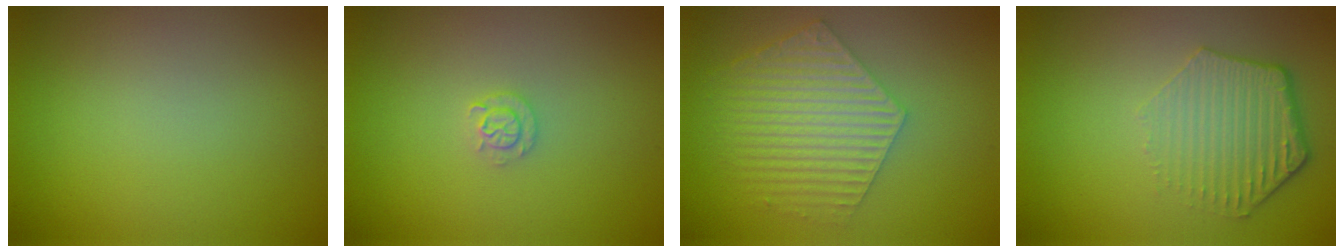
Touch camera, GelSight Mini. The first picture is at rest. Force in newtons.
{"total": 1.3, "press": 1.3, "slide": 0.2}
{"total": 5.9, "press": 4.4, "slide": 4.0}
{"total": 4.2, "press": 3.3, "slide": 2.7}